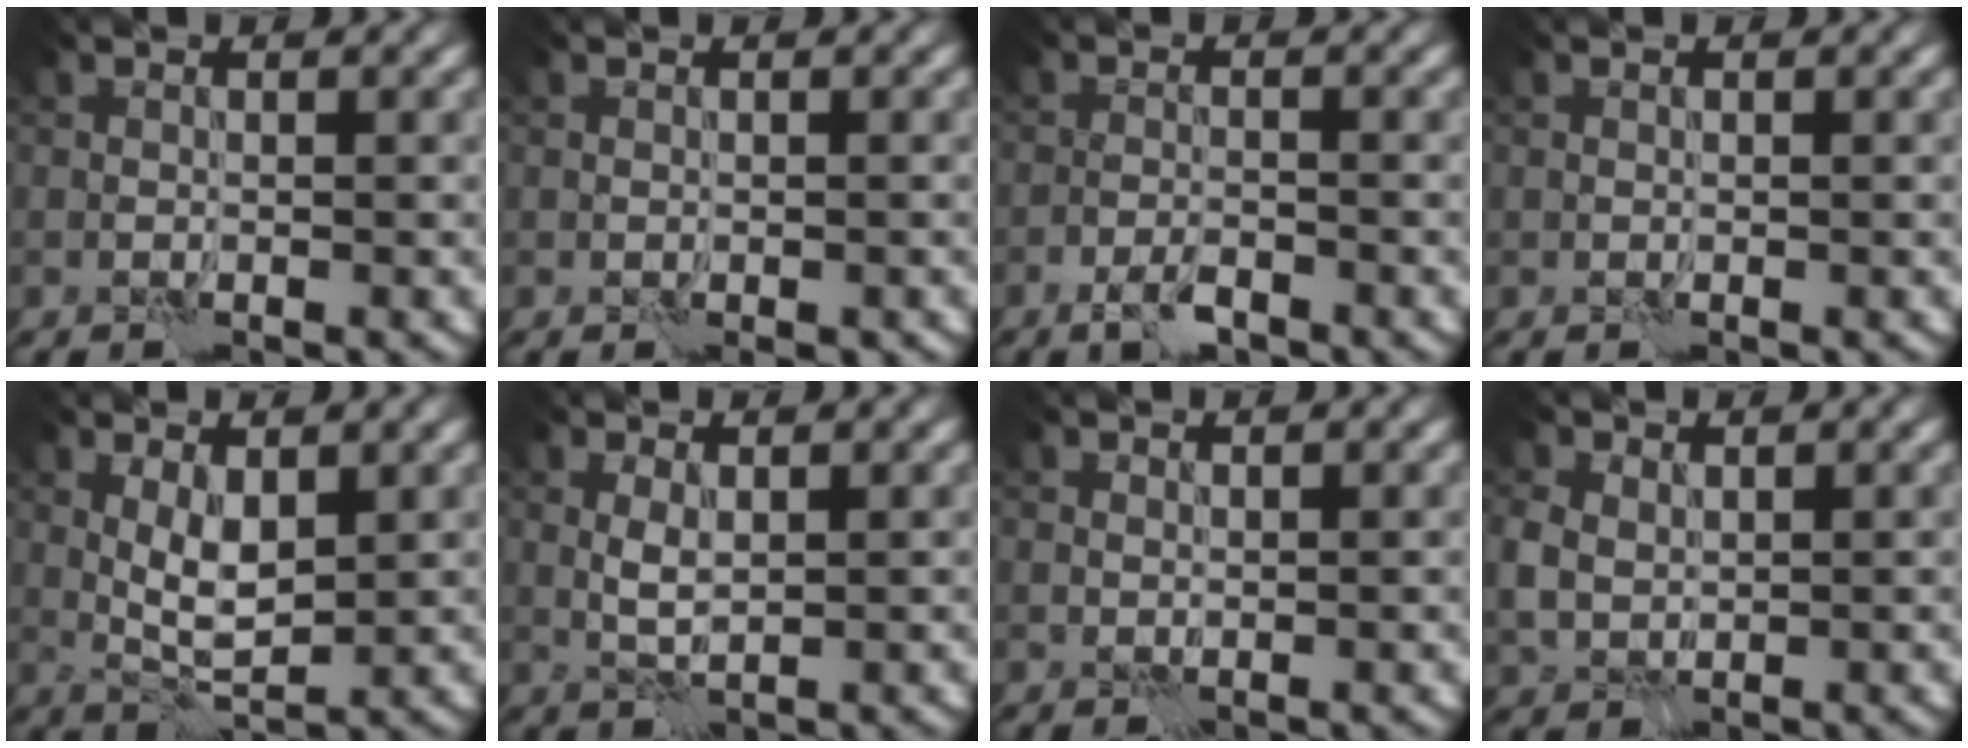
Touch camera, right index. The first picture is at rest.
{"total": 1.0, "force": [-0.4, 0.7, 0.6], "torque": [-0.011, -0.003, -0.003]}
{"total": 2.1, "force": [-1.4, 0.6, 1.3], "torque": [-0.029, 0.000, -0.031]}
{"total": 0.0}
{"total": 2.9, "force": [0.9, 1.1, 2.5], "torque": [-0.052, -0.005, 0.022]}
{"total": 1.4, "force": [0.6, 0.6, 1.2], "torque": [-0.028, 0.000, 0.013]}
{"total": 0.5, "force": [0.4, 0.2, -0.2], "torque": [0.008, -0.003, 0.007]}
{"total": 2.8, "force": [1.0, 2.2, 1.4], "torque": [-0.040, 0.001, 0.017]}